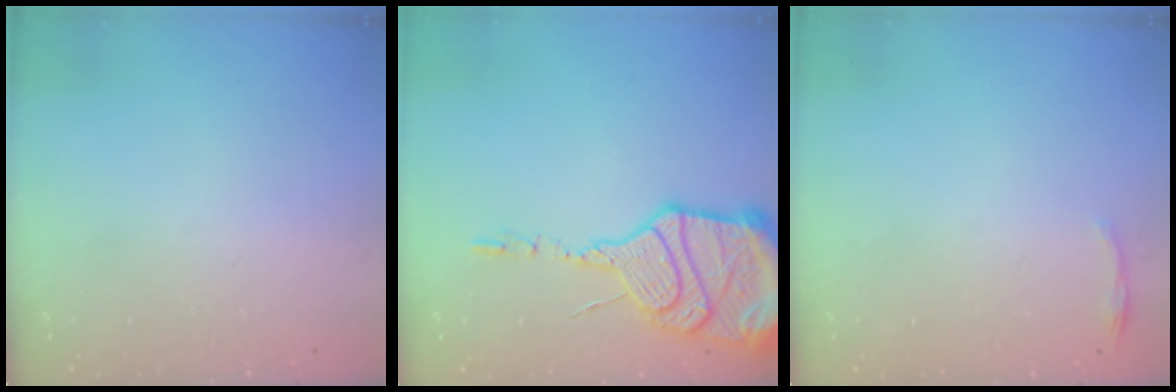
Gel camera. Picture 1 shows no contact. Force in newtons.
{"total": 20.3, "press": 20.1, "slide": 2.1}
{"total": 3.6, "press": 3.5, "slide": 0.7}